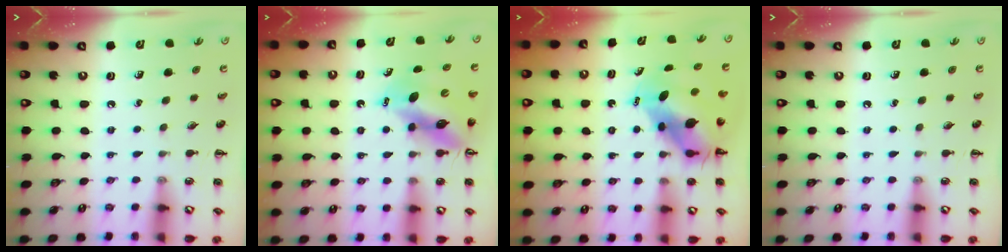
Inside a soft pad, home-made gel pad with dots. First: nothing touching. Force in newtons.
{"total": 11.6, "press": 10.9, "slide": 3.8}
{"total": 7.9, "press": 7.6, "slide": 2.3}
{"total": 0.0}